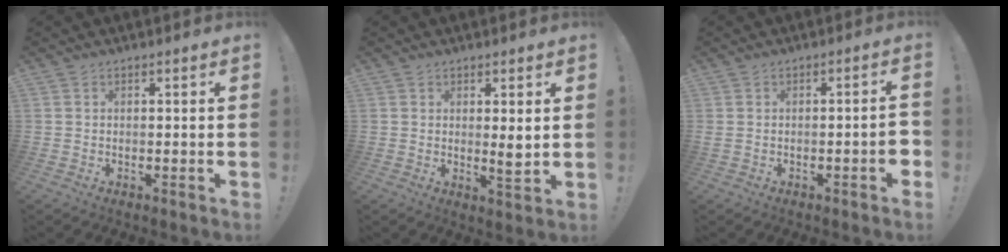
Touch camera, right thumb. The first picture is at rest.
{"total": 4.2, "force": [1.1, 0.8, 4.0], "torque": [-0.042, -0.021, 0.014]}
{"total": 4.5, "force": [-1.1, 0.6, 4.3], "torque": [-0.066, 0.002, -0.015]}